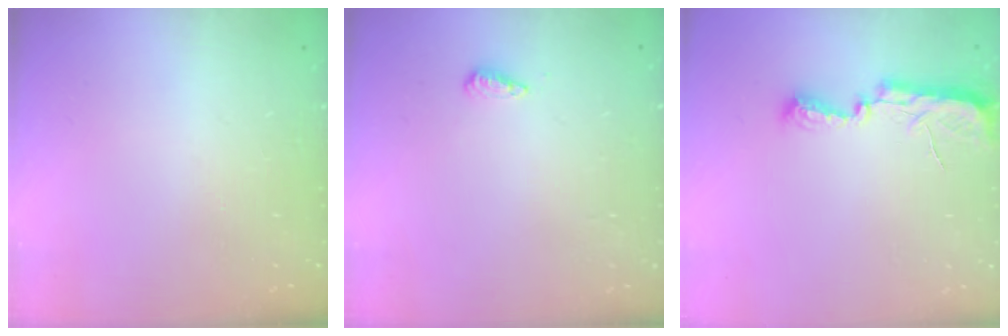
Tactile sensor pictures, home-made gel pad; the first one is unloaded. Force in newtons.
{"total": 5.3, "press": 5.2, "slide": 1.1}
{"total": 7.9, "press": 7.8, "slide": 0.8}